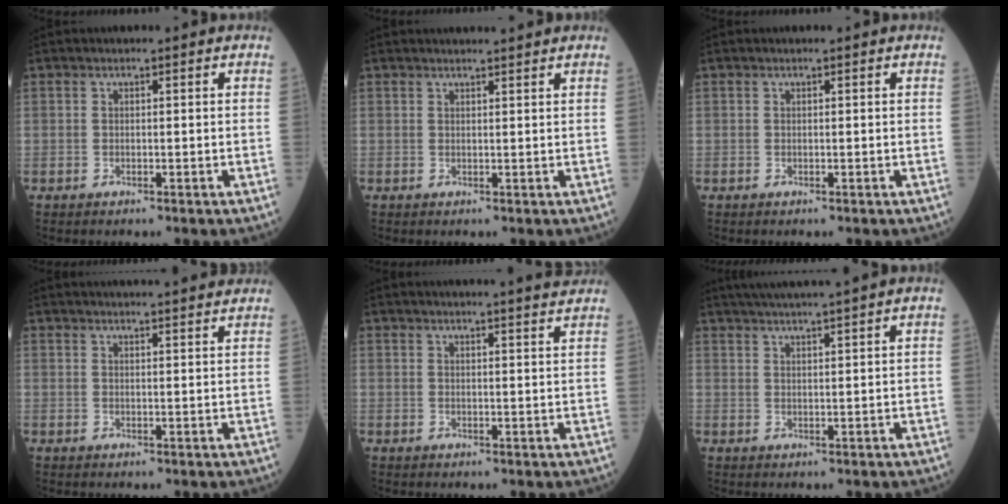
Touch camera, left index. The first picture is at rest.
{"total": 4.8, "force": [4.6, -0.1, 1.6], "torque": [-0.018, 0.021, 0.053]}
{"total": 0.0}
{"total": 13.4, "force": [12.6, 0.6, 4.8], "torque": [-0.065, 0.023, 0.152]}
{"total": 9.7, "force": [9.2, -0.9, 3.1], "torque": [-0.043, 0.003, 0.101]}
{"total": 9.1, "force": [7.9, -1.3, 4.3], "torque": [-0.067, 0.021, 0.112]}